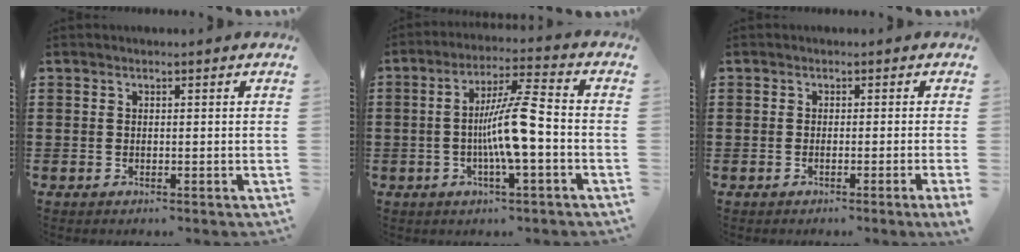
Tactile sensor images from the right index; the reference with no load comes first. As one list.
[{"total": 9.4, "force": [-1.7, 0.8, 9.2], "torque": [-0.171, -0.006, -0.037]}, {"total": 1.0, "force": [-0.5, -0.5, 0.8], "torque": [-0.016, -0.009, -0.007]}]